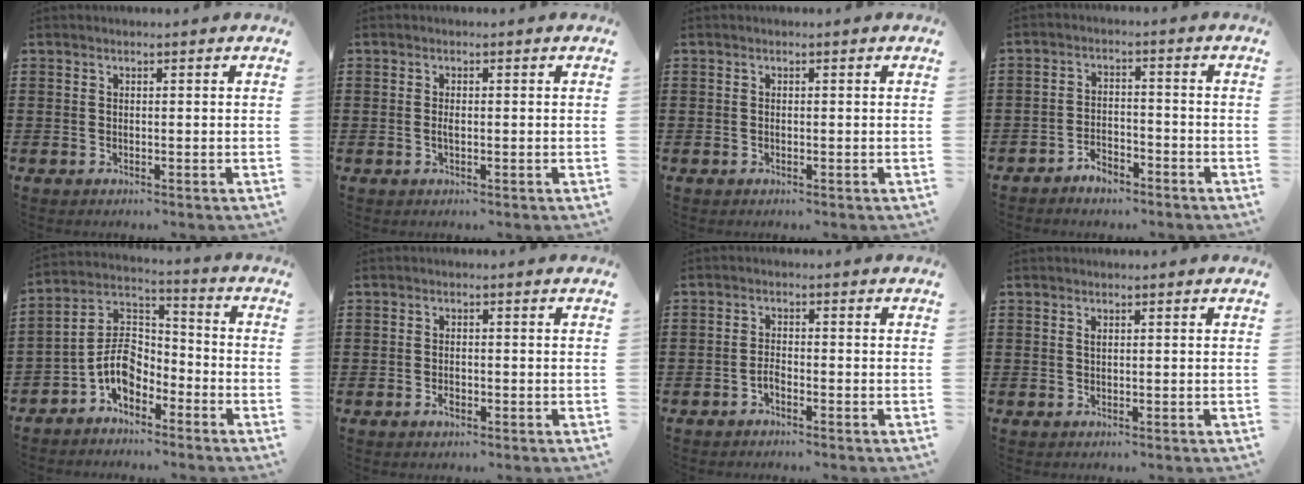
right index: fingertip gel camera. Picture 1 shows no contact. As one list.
[{"total": 1.2, "force": [-0.2, 0.4, 1.1], "torque": [-0.023, -0.001, -0.003]}, {"total": 0.0}, {"total": 3.2, "force": [-3.0, 0.8, 0.6], "torque": [-0.016, 0.004, -0.059]}, {"total": 7.5, "force": [-3.5, 4.7, 4.8], "torque": [-0.118, -0.004, -0.075]}, {"total": 1.6, "force": [-0.7, 0.8, 1.2], "torque": [-0.023, -0.002, -0.013]}, {"total": 1.5, "force": [-1.2, 0.5, 0.8], "torque": [-0.019, -0.001, -0.022]}, {"total": 0.5, "force": [0.2, 0.2, 0.4], "torque": [-0.011, 0.000, 0.004]}]